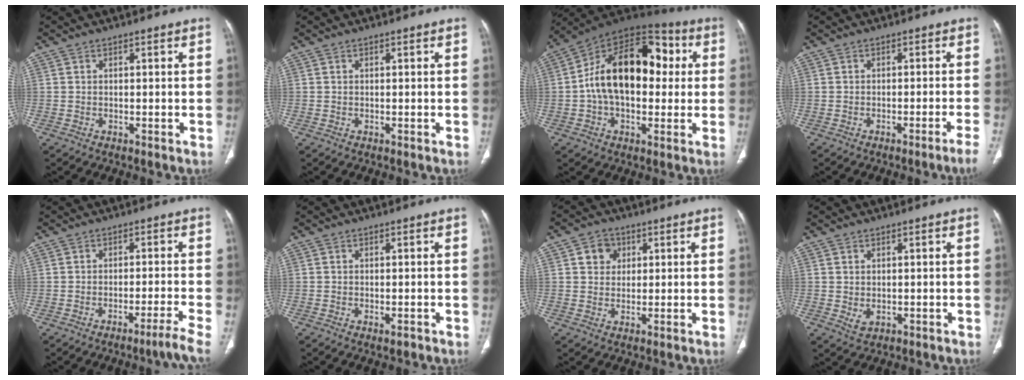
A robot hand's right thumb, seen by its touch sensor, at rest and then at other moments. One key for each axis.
{"total": 0.0}
{"total": 22.0, "fx": 1.9, "fy": 13.6, "fz": 17.2, "tx": -0.255, "ty": 0.038, "tz": 0.021}
{"total": 3.9, "fx": -2.7, "fy": -1.1, "fz": 2.6, "tx": -0.045, "ty": 0.010, "tz": -0.035}
{"total": 4.5, "fx": -3.0, "fy": -1.4, "fz": 3.0, "tx": -0.061, "ty": 0.014, "tz": -0.050}
{"total": 1.2, "fx": -0.6, "fy": 0.5, "fz": 0.9, "tx": -0.014, "ty": -0.002, "tz": -0.005}
{"total": 4.5, "fx": 1.6, "fy": 3.9, "fz": 1.7, "tx": -0.005, "ty": -0.003, "tz": 0.025}
{"total": 2.2, "fx": 0.0, "fy": 1.5, "fz": 1.6, "tx": -0.029, "ty": -0.005, "tz": 0.009}